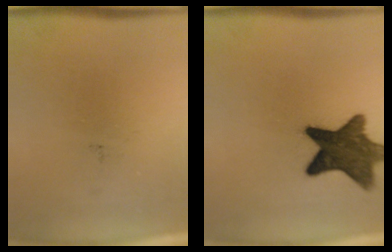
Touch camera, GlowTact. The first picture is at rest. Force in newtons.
{"total": 12.3}